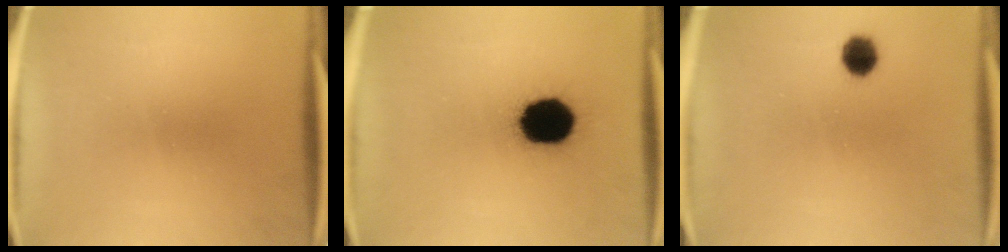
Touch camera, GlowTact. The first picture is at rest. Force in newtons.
{"total": 17.4}
{"total": 4.3}